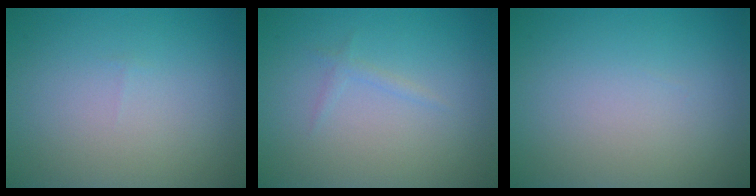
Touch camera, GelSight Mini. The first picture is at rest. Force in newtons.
{"total": 0.7, "press": 0.7, "slide": 0.1}
{"total": 0.0}